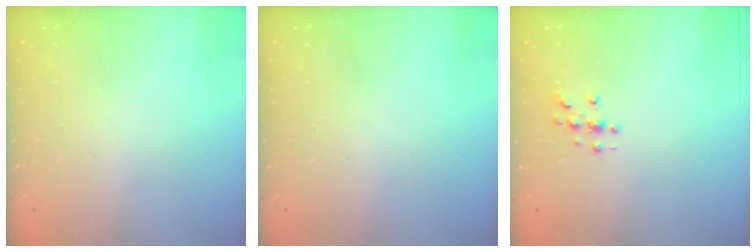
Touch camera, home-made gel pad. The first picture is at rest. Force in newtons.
{"total": 0.0}
{"total": 2.7, "press": 2.7, "slide": 0.3}